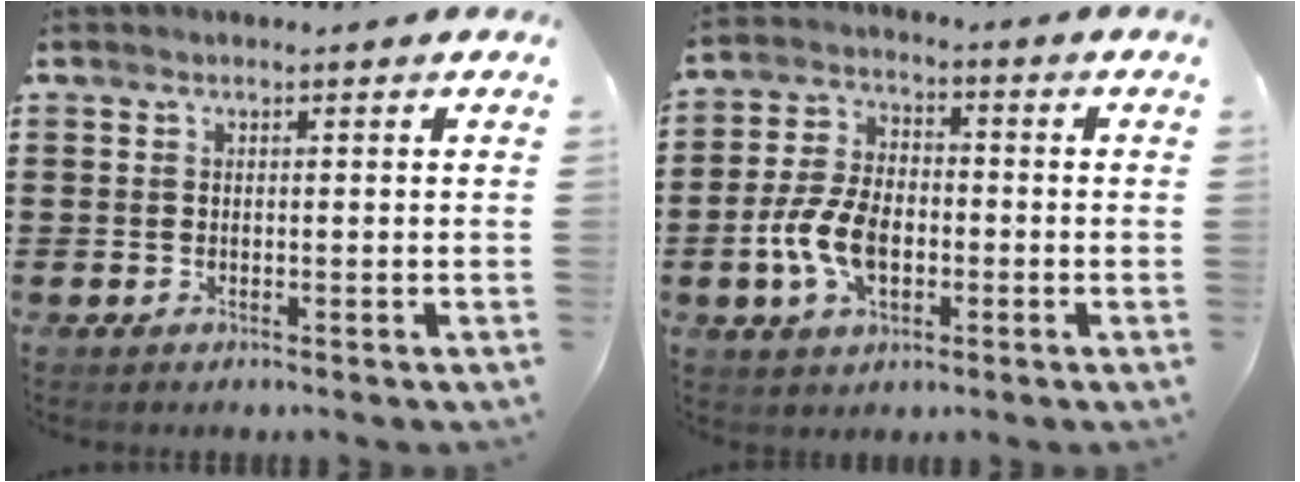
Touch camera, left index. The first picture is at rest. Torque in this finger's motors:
{"motor_torque": [1.63, 0.51, 0.71, 0.18]}